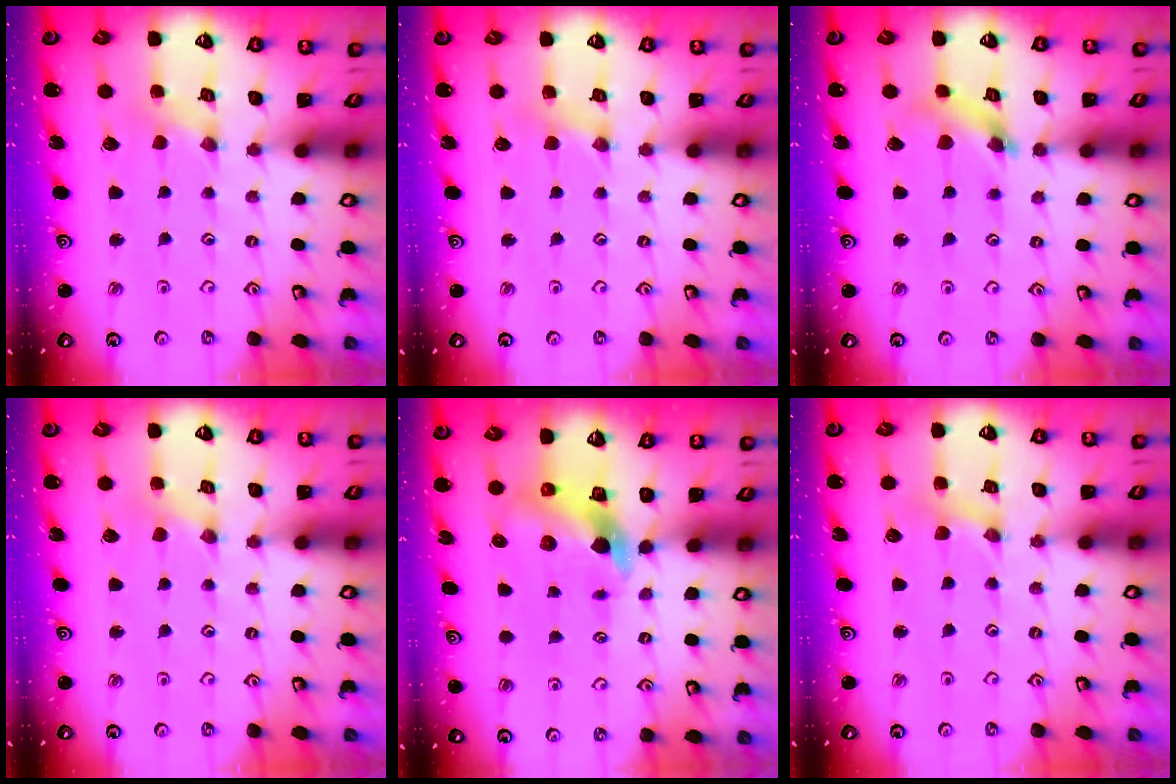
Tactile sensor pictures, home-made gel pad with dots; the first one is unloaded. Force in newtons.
{"total": 2.9, "press": 2.8, "slide": 0.6}
{"total": 5.9, "press": 5.9, "slide": 0.5}
{"total": 0.0}
{"total": 6.0, "press": 5.9, "slide": 0.9}
{"total": 0.8, "press": 0.8, "slide": 0.2}